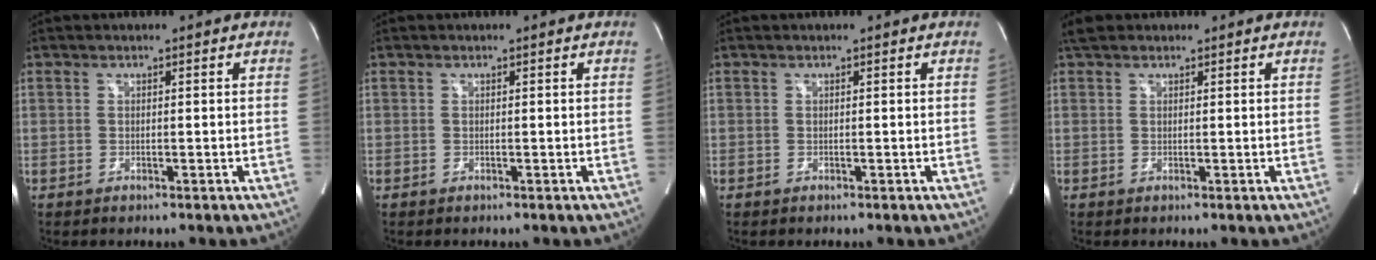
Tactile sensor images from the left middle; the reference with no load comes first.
{"total": 0.0}
{"total": 0.0}
{"total": 1.9, "force": [1.5, 1.0, 0.5], "torque": [-0.014, 0.017, 0.024]}